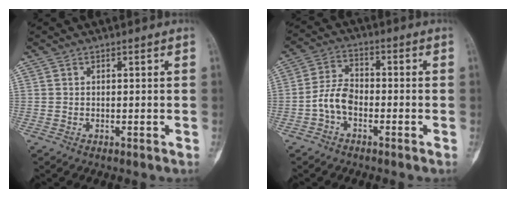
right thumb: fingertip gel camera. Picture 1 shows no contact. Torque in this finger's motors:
{"motor_torque": [1.07, 0.80, 0.38, -0.46, 0.20]}